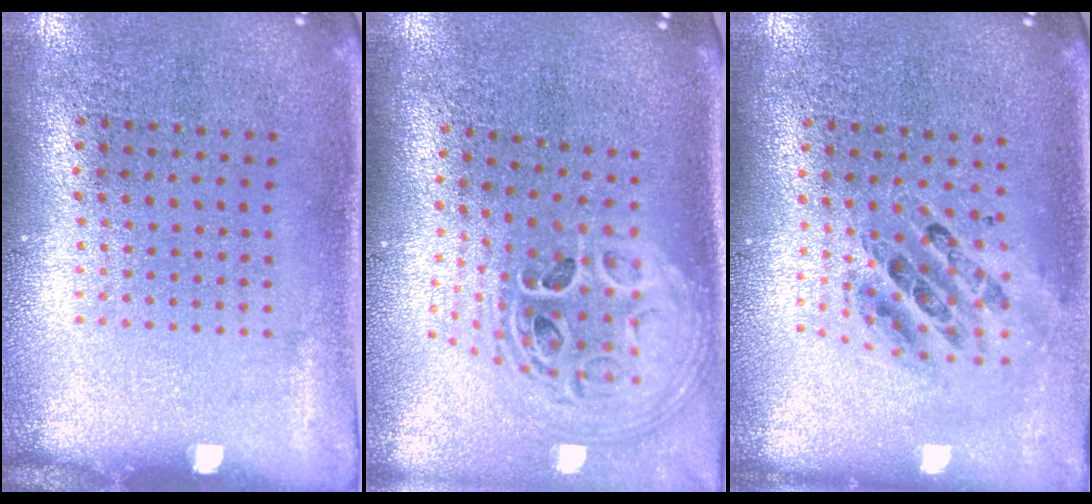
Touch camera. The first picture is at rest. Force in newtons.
{"total": 2.9, "press": 2.0, "slide": 2.1}
{"total": 0.8, "press": 0.8, "slide": 0.1}